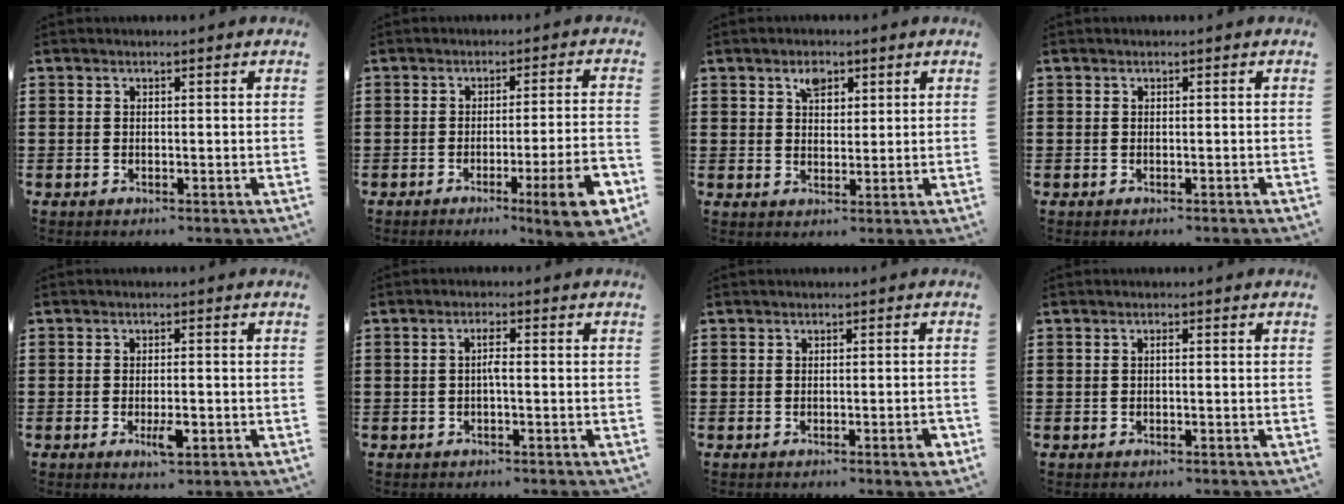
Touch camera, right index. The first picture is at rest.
{"total": 8.6, "force": [-3.8, 0.4, 7.7], "torque": [-0.124, -0.010, -0.065]}
{"total": 3.0, "force": [1.8, 1.8, 1.6], "torque": [-0.030, 0.001, 0.032]}
{"total": 0.0}
{"total": 3.6, "force": [-1.1, 1.2, 3.3], "torque": [-0.060, -0.001, -0.020]}
{"total": 2.0, "force": [-0.3, 0.2, 2.0], "torque": [-0.039, 0.002, -0.008]}
{"total": 2.1, "force": [-0.9, 0.2, 1.9], "torque": [-0.030, -0.004, -0.013]}
{"total": 0.5, "force": [-0.1, 0.1, 0.5], "torque": [-0.010, -0.003, -0.001]}